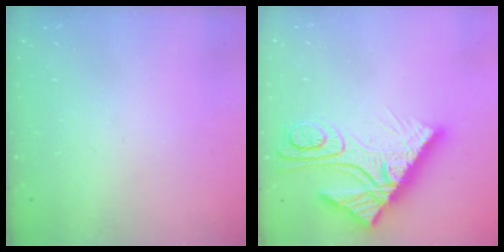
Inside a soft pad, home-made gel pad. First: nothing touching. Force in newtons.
{"total": 15.3, "press": 15.3, "slide": 1.4}